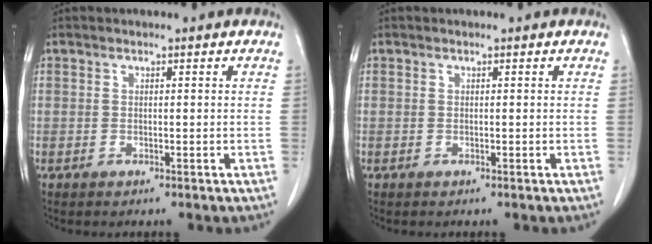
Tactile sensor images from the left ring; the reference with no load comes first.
{"total": 0.0}